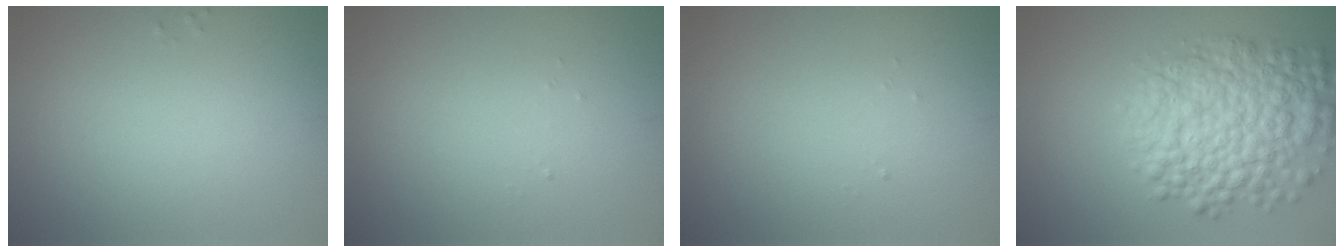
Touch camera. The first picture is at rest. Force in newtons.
{"total": 0.0}
{"total": 0.0}
{"total": 8.1, "press": 8.1, "slide": 0.2}